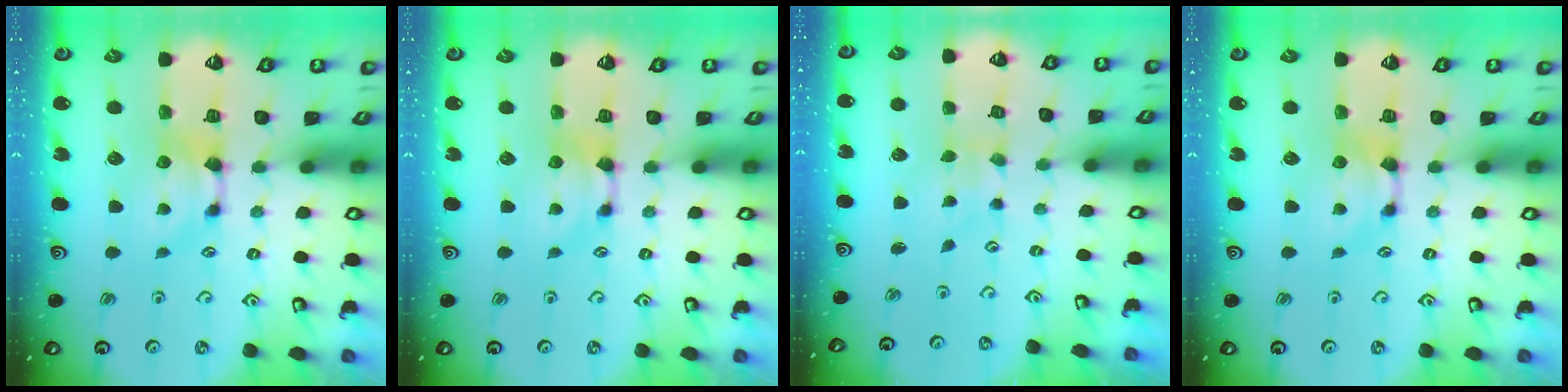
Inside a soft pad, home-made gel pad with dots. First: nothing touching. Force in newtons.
{"total": 0.0}
{"total": 3.7, "press": 3.7, "slide": 0.7}
{"total": 0.0}